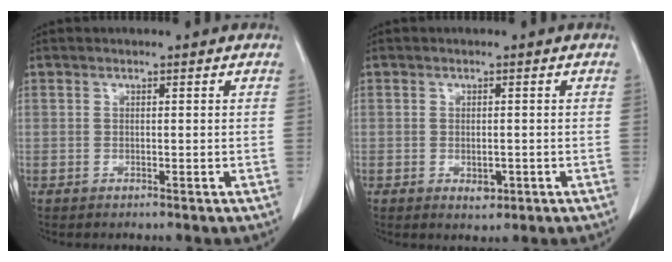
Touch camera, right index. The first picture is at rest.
{"total": 2.0, "force": [-0.7, 1.1, 1.5], "torque": [-0.022, -0.001, -0.003]}